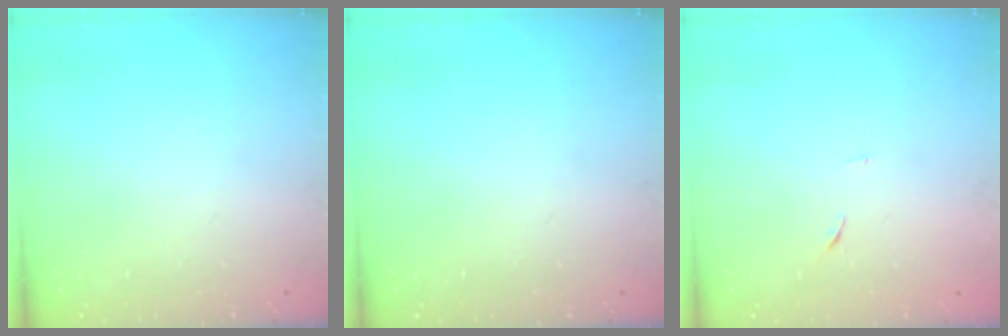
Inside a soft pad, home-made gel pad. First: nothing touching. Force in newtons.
{"total": 0.0}
{"total": 4.5, "press": 4.3, "slide": 1.0}